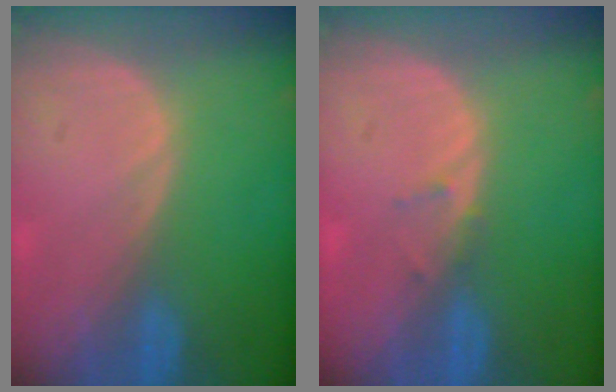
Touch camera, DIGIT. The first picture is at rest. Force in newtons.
{"total": 1.1, "press": 0.8, "slide": 0.7}